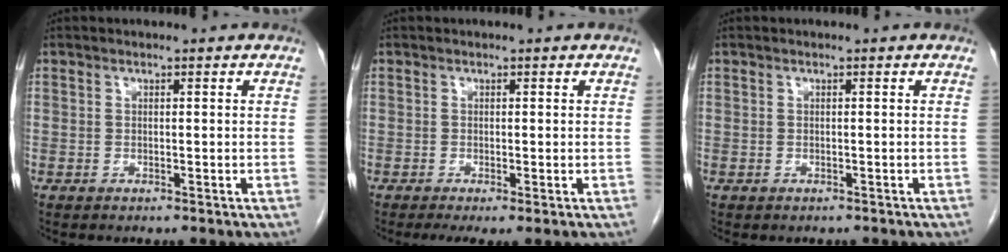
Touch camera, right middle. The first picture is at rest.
{"total": 1.6, "force": [-0.7, 0.3, 1.4], "torque": [-0.021, -0.007, -0.009]}
{"total": 0.5, "force": [-0.4, 0.3, 0.1], "torque": [-0.008, 0.001, -0.006]}